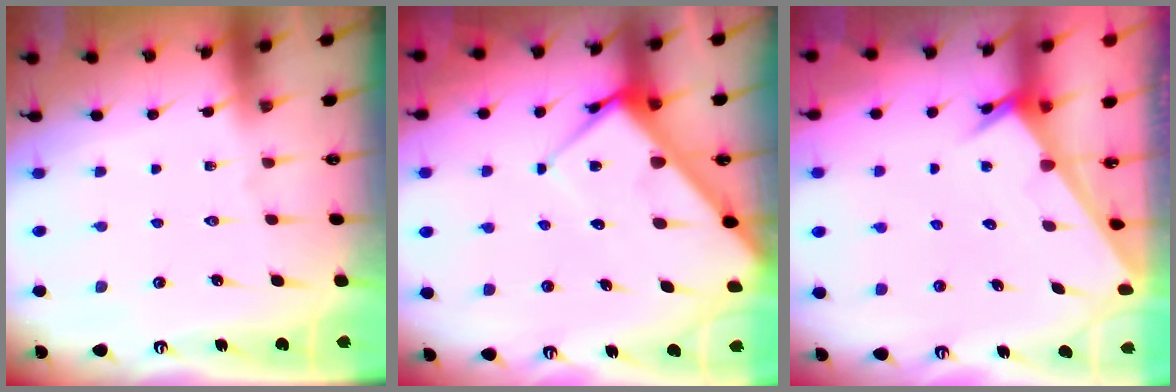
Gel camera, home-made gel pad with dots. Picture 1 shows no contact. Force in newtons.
{"total": 7.3, "press": 7.3, "slide": 0.7}
{"total": 2.4, "press": 2.4, "slide": 0.1}